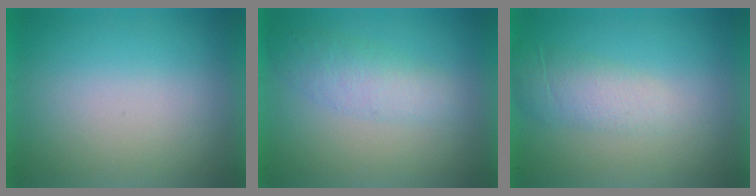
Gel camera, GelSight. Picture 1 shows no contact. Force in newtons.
{"total": 2.2}
{"total": 2.0}